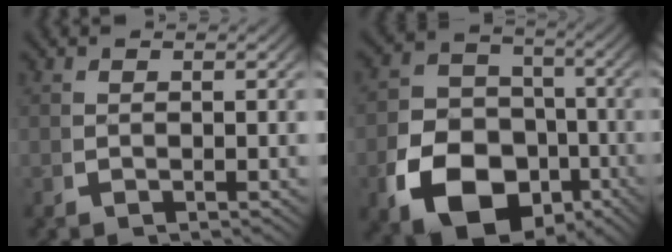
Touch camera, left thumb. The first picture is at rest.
{"total": 13.6, "force": [-4.5, 10.4, 7.4], "torque": [-0.146, -0.046, -0.068]}